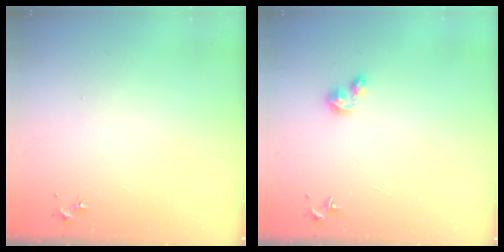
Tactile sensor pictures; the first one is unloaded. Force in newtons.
{"total": 3.4, "press": 3.3, "slide": 0.7}